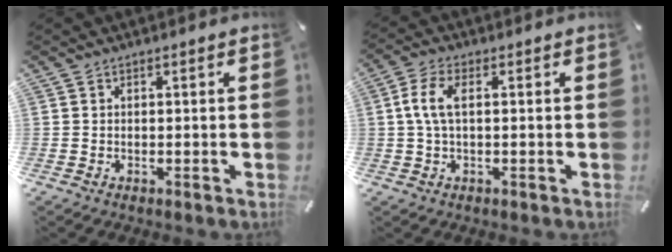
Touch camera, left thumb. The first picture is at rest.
{"total": 6.2, "force": [0.8, 2.9, 5.5], "torque": [-0.125, 0.003, 0.009]}